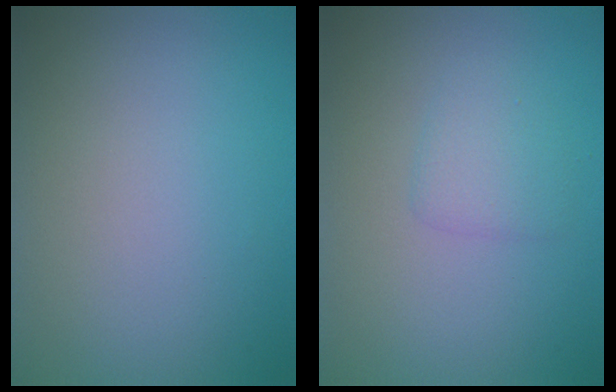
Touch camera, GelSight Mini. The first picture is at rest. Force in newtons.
{"total": 1.8, "press": 1.8, "slide": 0.1}